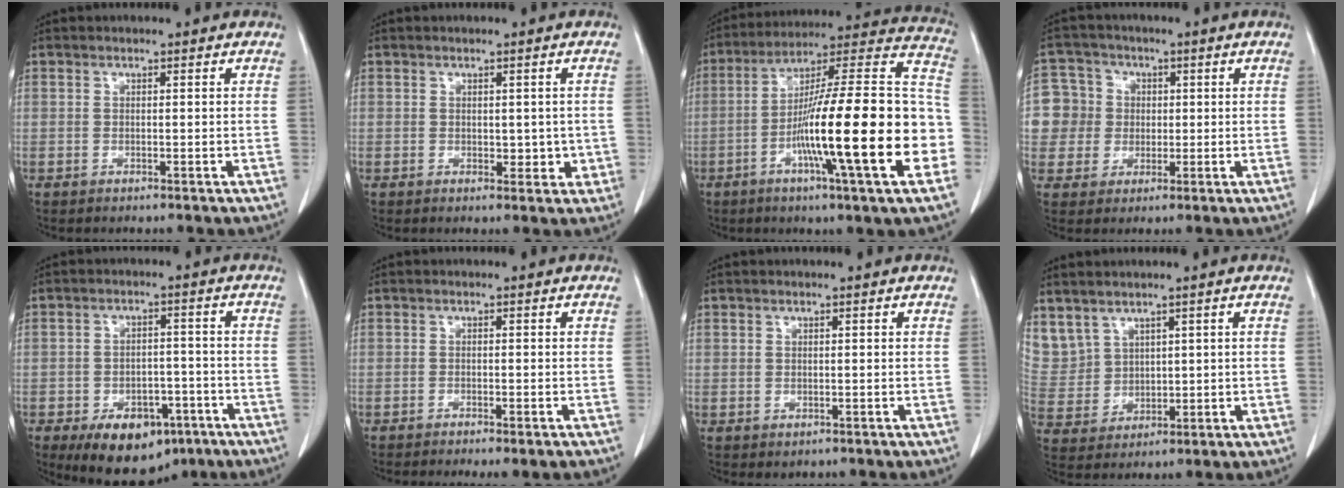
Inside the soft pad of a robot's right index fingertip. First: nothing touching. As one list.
[{"total": 2.8, "force": [-0.1, 1.9, 2.0], "torque": [-0.017, 0.000, 0.003]}, {"total": 25.5, "force": [-6.6, 1.4, 24.6], "torque": [-0.317, 0.003, -0.115]}, {"total": 8.4, "force": [0.6, 8.4, 0.6], "torque": [-0.019, 0.033, 0.018]}, {"total": 11.3, "force": [-6.6, 6.6, 6.4], "torque": [-0.093, 0.006, -0.092]}, {"total": 6.1, "force": [-5.2, 0.8, 3.2], "torque": [-0.032, -0.007, -0.069]}, {"total": 0.9, "force": [-0.2, 0.9, 0.2], "torque": [-0.005, 0.003, 0.002]}, {"total": 10.5, "force": [5.7, 8.4, 2.8], "torque": [-0.103, 0.029, 0.148]}]